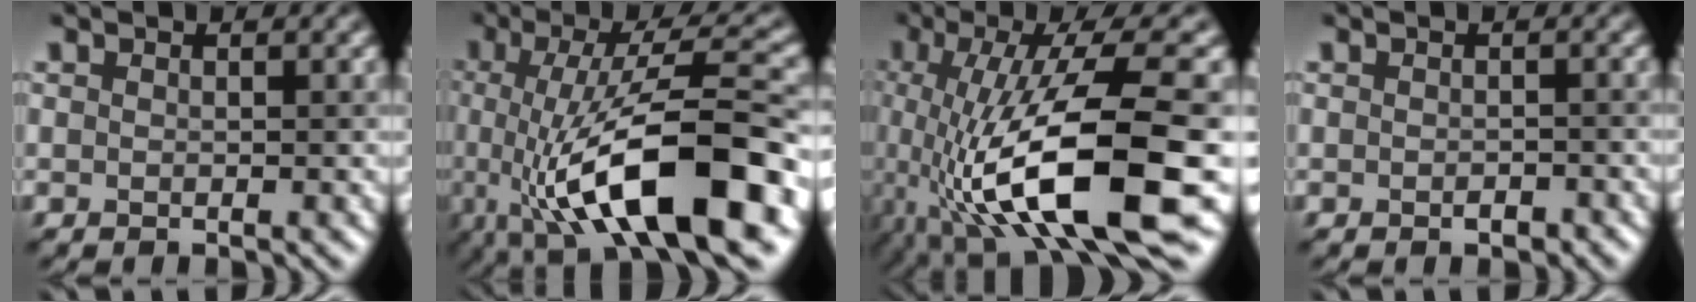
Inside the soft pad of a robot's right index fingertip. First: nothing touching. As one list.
[{"total": 12.7, "force": [-3.6, 3.8, 11.6], "torque": [-0.176, 0.012, -0.059]}, {"total": 14.1, "force": [-4.4, 3.6, 12.9], "torque": [-0.238, 0.009, -0.062]}, {"total": 0.6, "force": [-0.6, 0.0, 0.3], "torque": [-0.006, 0.007, -0.004]}]